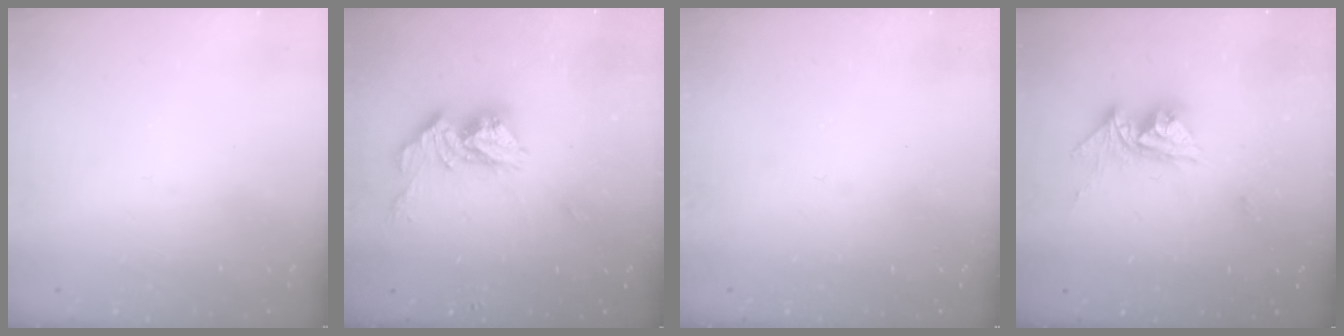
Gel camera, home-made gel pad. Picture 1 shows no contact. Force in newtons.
{"total": 12.6, "press": 12.6, "slide": 1.0}
{"total": 0.0}
{"total": 11.2, "press": 11.1, "slide": 1.1}